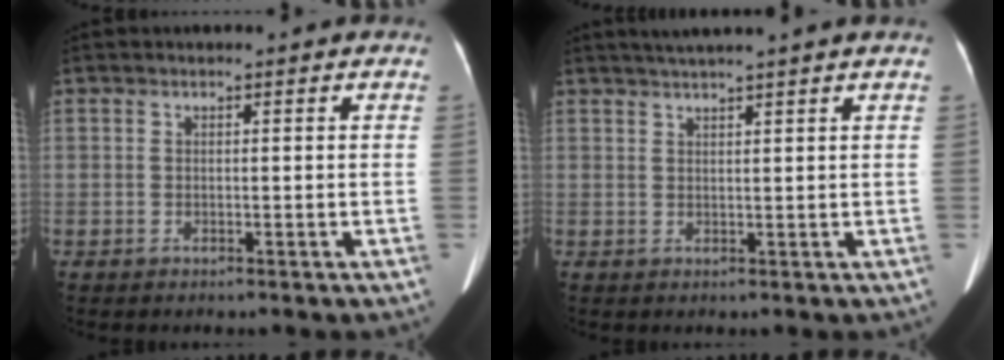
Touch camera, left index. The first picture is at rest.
{"total": 5.0, "force": [4.2, -1.0, 2.6], "torque": [-0.040, 0.023, 0.064]}